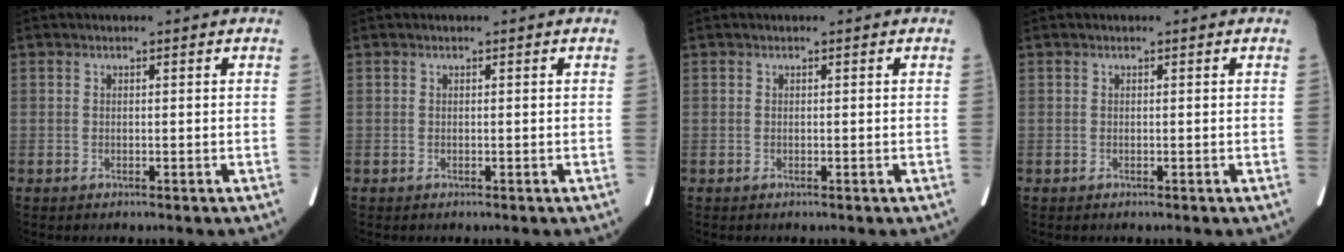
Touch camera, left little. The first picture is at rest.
{"total": 0.0}
{"total": 0.0}
{"total": 0.0}